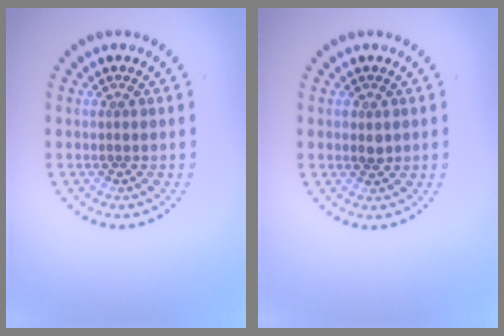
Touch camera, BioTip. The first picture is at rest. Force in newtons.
{"total": 0.9, "press": 0.9, "slide": 0.1}